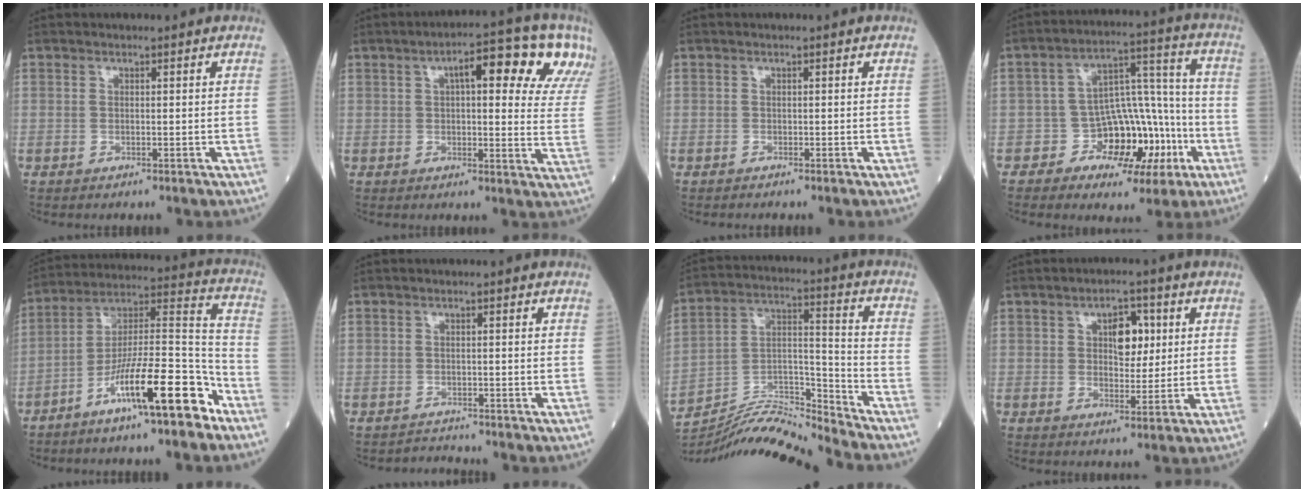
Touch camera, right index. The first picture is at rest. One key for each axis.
{"total": 15.7, "fx": 8.2, "fy": 4.1, "fz": 12.7, "tx": -0.165, "ty": 0.022, "tz": 0.087}
{"total": 0.6, "fx": -0.6, "fy": 0.0, "fz": 0.1, "tx": -0.002, "ty": -0.001, "tz": -0.012}
{"total": 11.0, "fx": -4.0, "fy": 7.5, "fz": 6.9, "tx": -0.087, "ty": 0.038, "tz": -0.048}
{"total": 15.3, "fx": -9.1, "fy": 1.5, "fz": 12.2, "tx": -0.213, "ty": 0.011, "tz": -0.154}
{"total": 1.7, "fx": -1.4, "fy": -0.2, "fz": -1.0, "tx": 0.017, "ty": -0.013, "tz": -0.023}
{"total": 13.3, "fx": -13.1, "fy": -1.2, "fz": 2.1, "tx": -0.040, "ty": 0.045, "tz": -0.241}
{"total": 5.5, "fx": 1.6, "fy": 2.9, "fz": 4.4, "tx": -0.063, "ty": 0.011, "tz": 0.025}